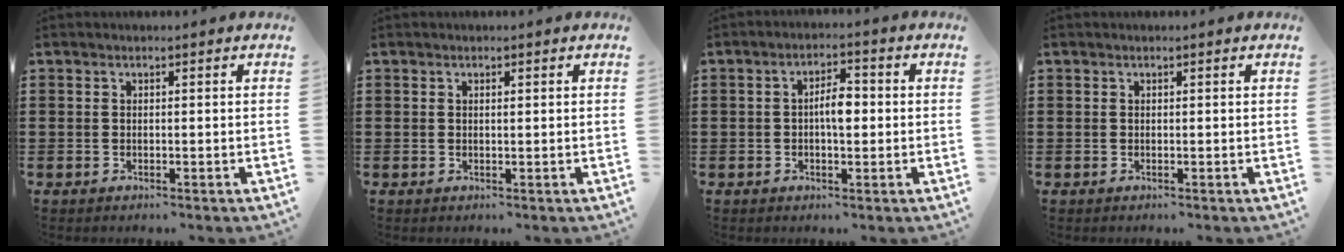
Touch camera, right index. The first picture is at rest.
{"total": 0.5, "force": [0.2, 0.1, 0.5], "torque": [-0.010, -0.001, 0.004]}
{"total": 4.0, "force": [-0.1, 1.5, 3.7], "torque": [-0.060, 0.002, -0.006]}
{"total": 0.0}